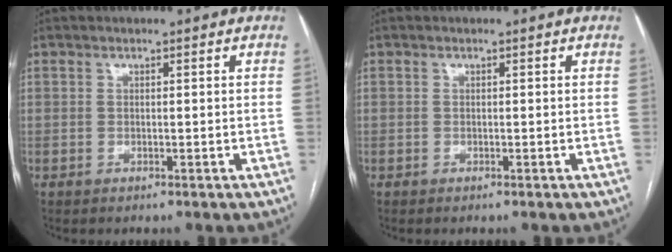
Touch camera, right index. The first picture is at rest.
{"total": 0.0}